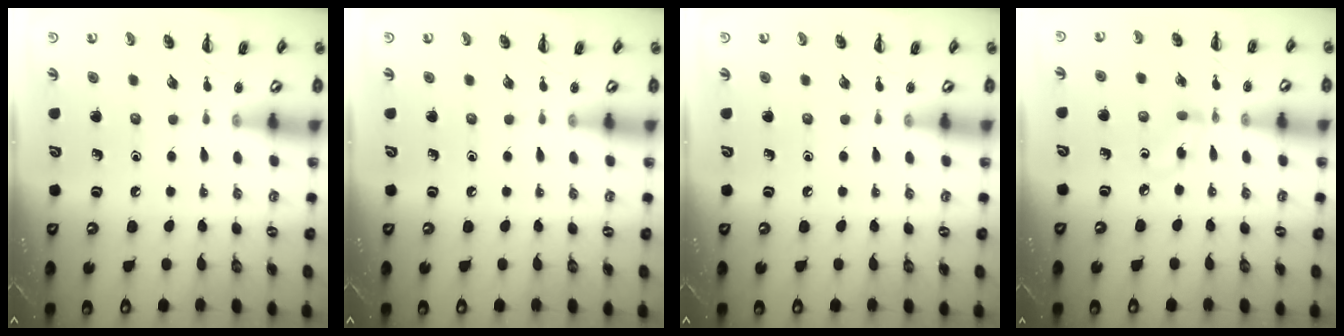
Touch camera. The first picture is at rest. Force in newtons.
{"total": 0.0}
{"total": 0.0}
{"total": 4.9, "press": 4.5, "slide": 1.7}